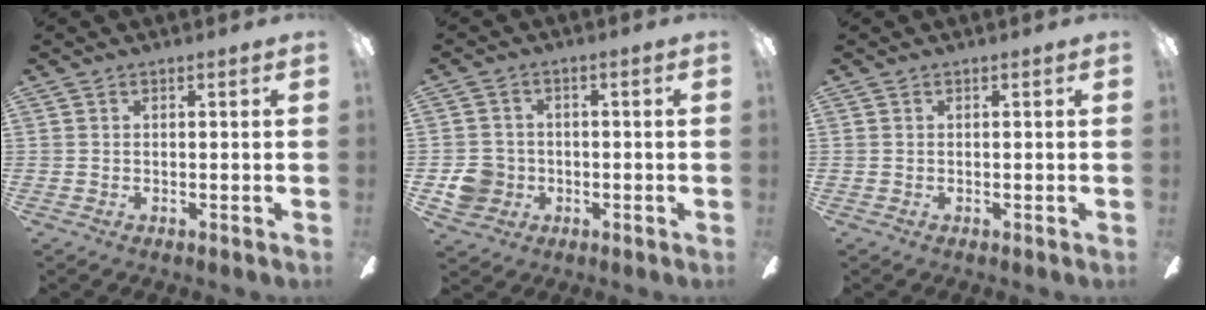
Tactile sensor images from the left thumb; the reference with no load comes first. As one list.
[{"total": 7.0, "force": [-1.5, 6.5, 1.9], "torque": [-0.036, 0.016, -0.022]}, {"total": 0.0}]